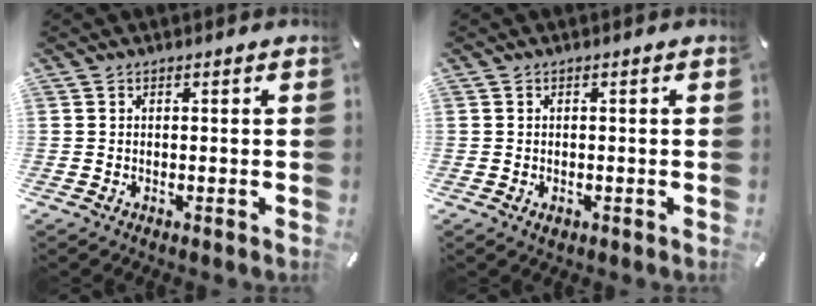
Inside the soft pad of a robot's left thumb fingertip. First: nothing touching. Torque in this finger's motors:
{"motor_torque": [0.31, 0.32, -0.03, 0.03, -0.01]}